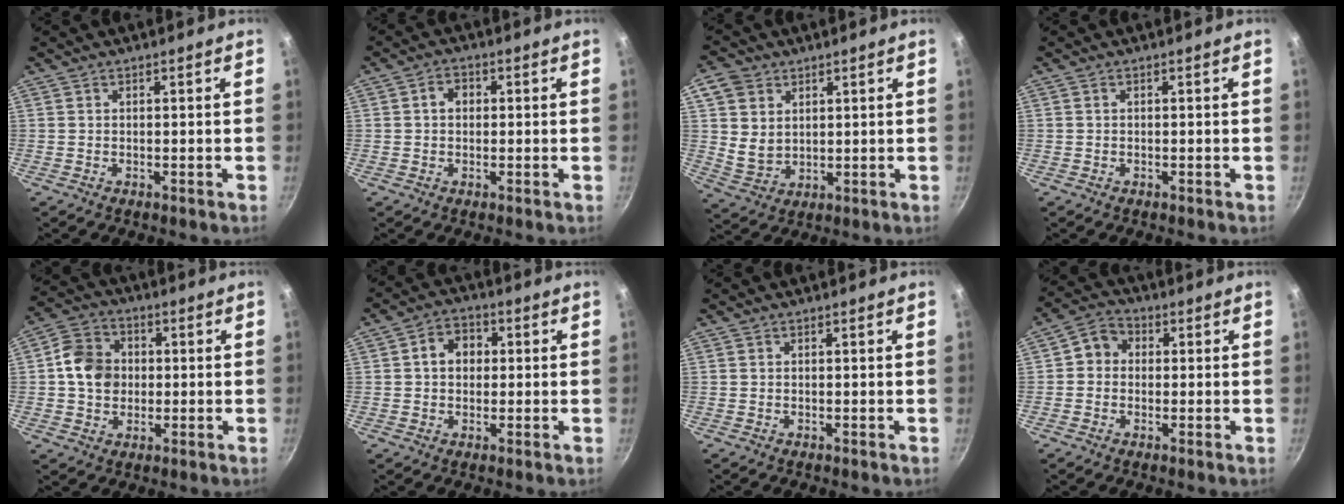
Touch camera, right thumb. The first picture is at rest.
{"total": 3.0, "force": [0.4, 2.4, 1.8], "torque": [-0.014, 0.008, 0.003]}
{"total": 7.7, "force": [2.6, 6.4, 3.6], "torque": [-0.044, -0.017, 0.056]}
{"total": 0.0}
{"total": 9.4, "force": [0.5, 7.9, 5.1], "torque": [-0.068, 0.013, -0.004]}
{"total": 6.1, "force": [0.9, 4.9, 3.6], "torque": [-0.028, 0.013, 0.005]}
{"total": 0.0}
{"total": 5.3, "force": [0.2, 4.7, 2.5], "torque": [-0.020, 0.012, -0.015]}